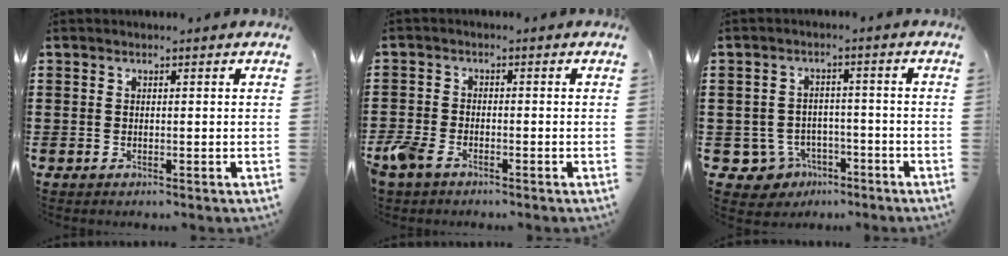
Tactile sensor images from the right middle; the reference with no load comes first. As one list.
[{"total": 3.4, "force": [-2.6, 1.5, 1.5], "torque": [-0.062, -0.007, -0.062]}, {"total": 4.2, "force": [-3.0, 2.9, 1.0], "torque": [-0.043, 0.004, -0.061]}]